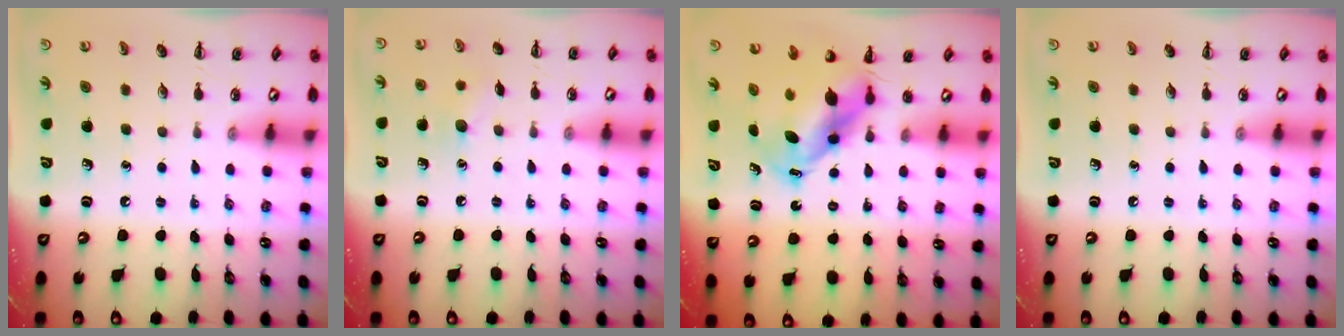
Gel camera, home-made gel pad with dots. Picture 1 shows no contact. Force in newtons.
{"total": 7.1, "press": 6.9, "slide": 1.6}
{"total": 6.4, "press": 6.2, "slide": 1.8}
{"total": 0.0}